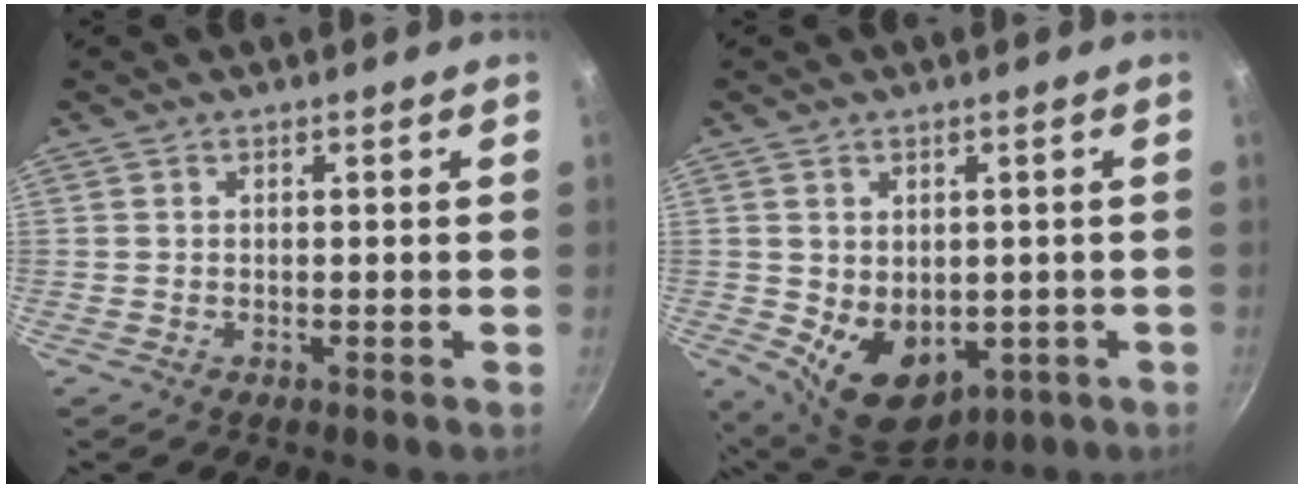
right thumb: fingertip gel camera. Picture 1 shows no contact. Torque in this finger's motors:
{"motor_torque": [-0.35, 0.89, 0.31, -0.04, 0.11]}